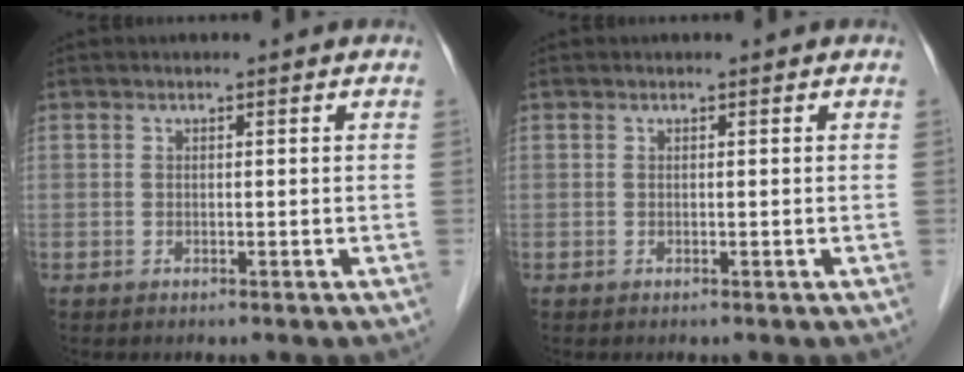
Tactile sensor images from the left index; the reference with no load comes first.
{"total": 0.0}